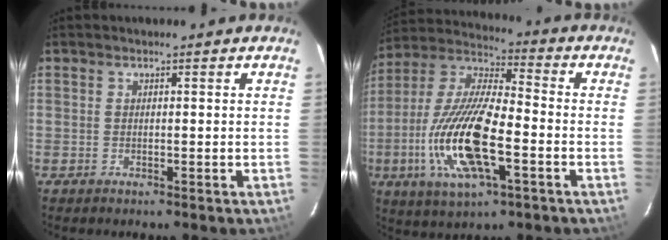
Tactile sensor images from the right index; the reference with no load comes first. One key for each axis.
{"total": 19.1, "fx": -5.6, "fy": 6.2, "fz": 17.1, "tx": -0.357, "ty": -0.015, "tz": -0.112}